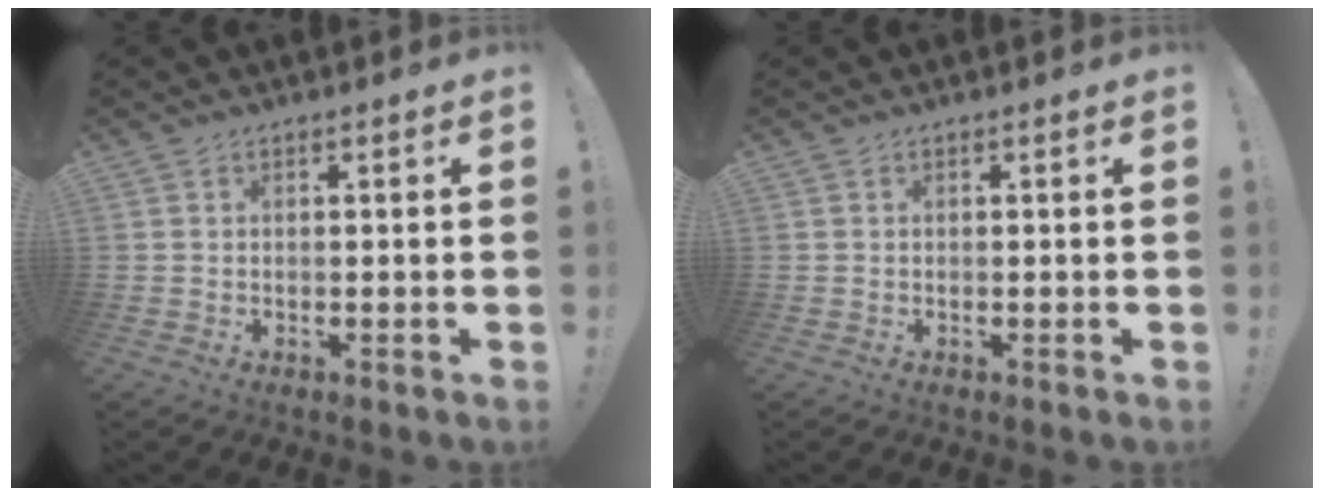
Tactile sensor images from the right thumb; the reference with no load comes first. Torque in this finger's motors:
{"motor_torque": [-0.02, 0.02, 0.00, 0.00, 0.00]}